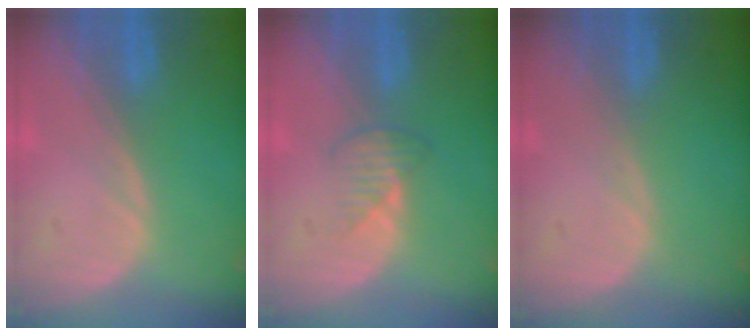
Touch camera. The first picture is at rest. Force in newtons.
{"total": 2.5, "press": 2.5, "slide": 0.4}
{"total": 0.0}